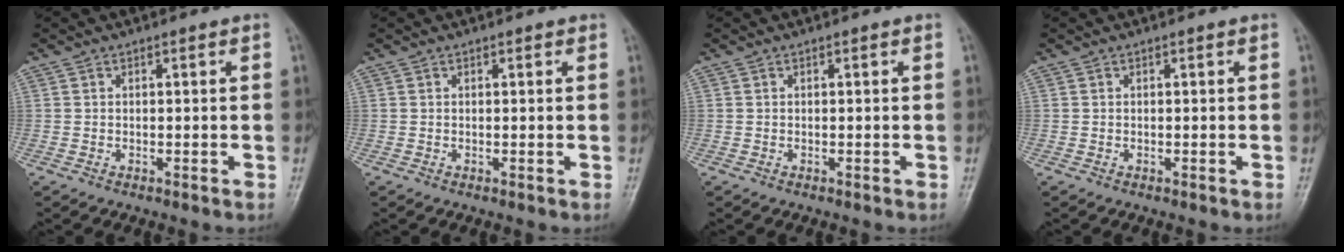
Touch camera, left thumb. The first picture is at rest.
{"total": 0.6, "force": [0.4, 0.3, 0.3], "torque": [-0.002, -0.001, 0.001]}
{"total": 0.0}
{"total": 0.0}